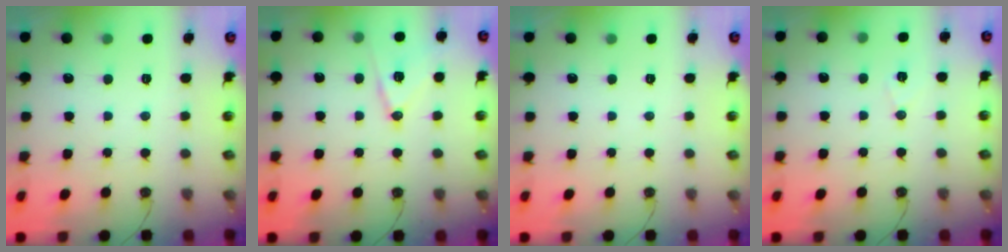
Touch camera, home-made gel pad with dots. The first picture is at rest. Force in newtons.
{"total": 12.7, "press": 12.2, "slide": 3.5}
{"total": 0.0}
{"total": 5.6, "press": 3.5, "slide": 4.4}